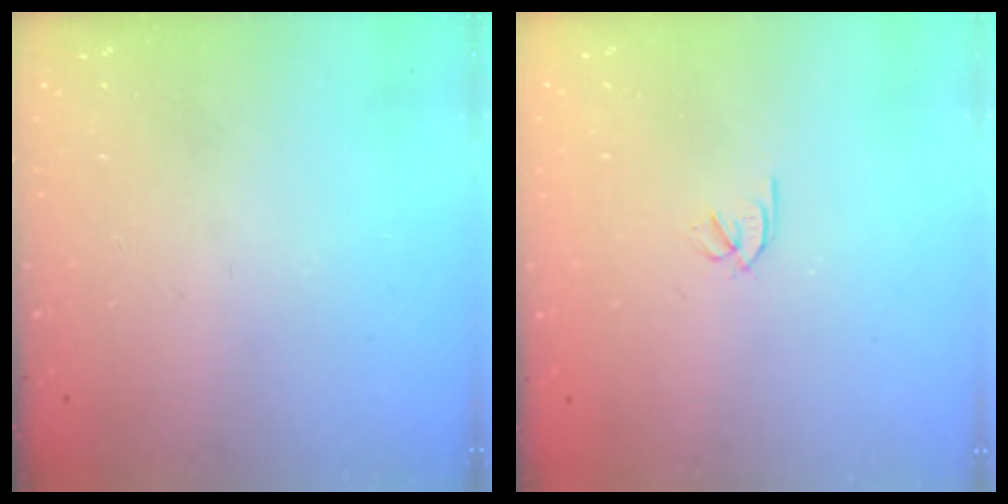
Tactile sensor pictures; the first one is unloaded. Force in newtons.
{"total": 1.8, "press": 1.7, "slide": 0.5}